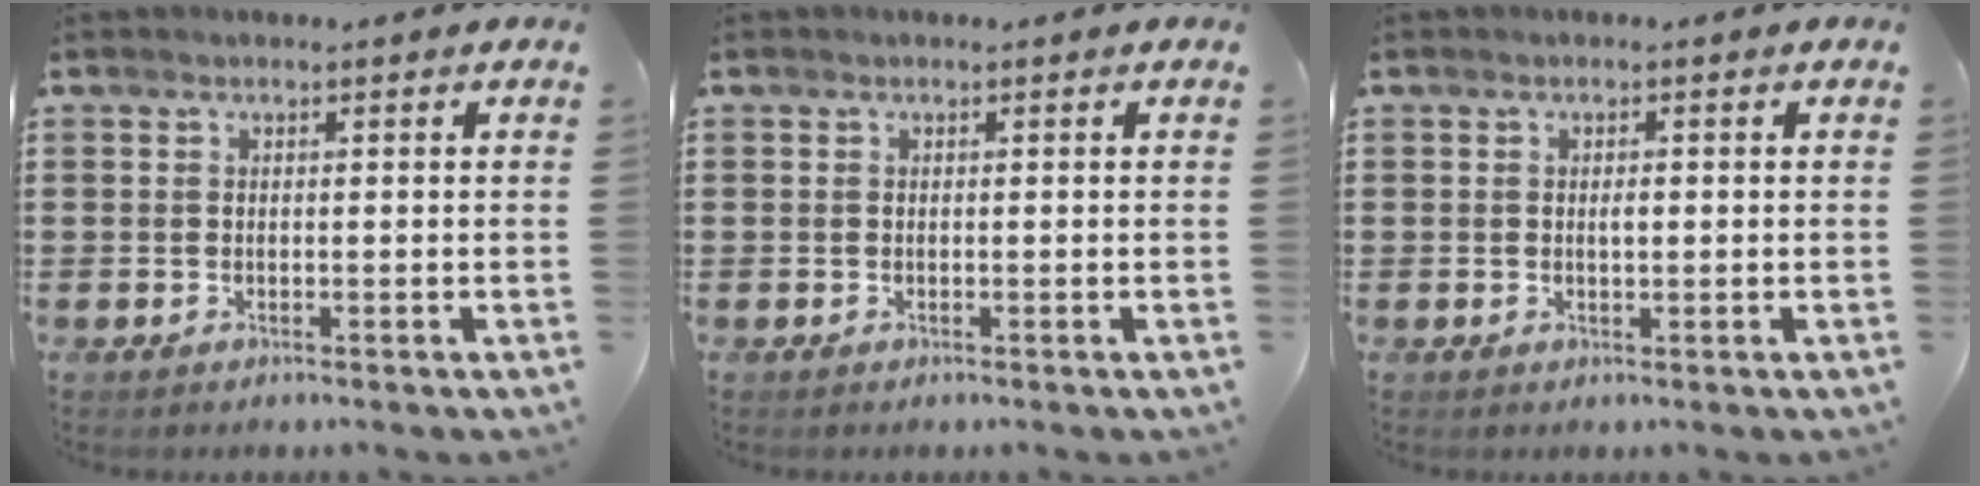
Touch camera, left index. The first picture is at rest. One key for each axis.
{"total": 0.0}
{"total": 1.1, "fx": 0.1, "fy": 0.4, "fz": 1.0, "tx": -0.020, "ty": 0.001, "tz": 0.000}